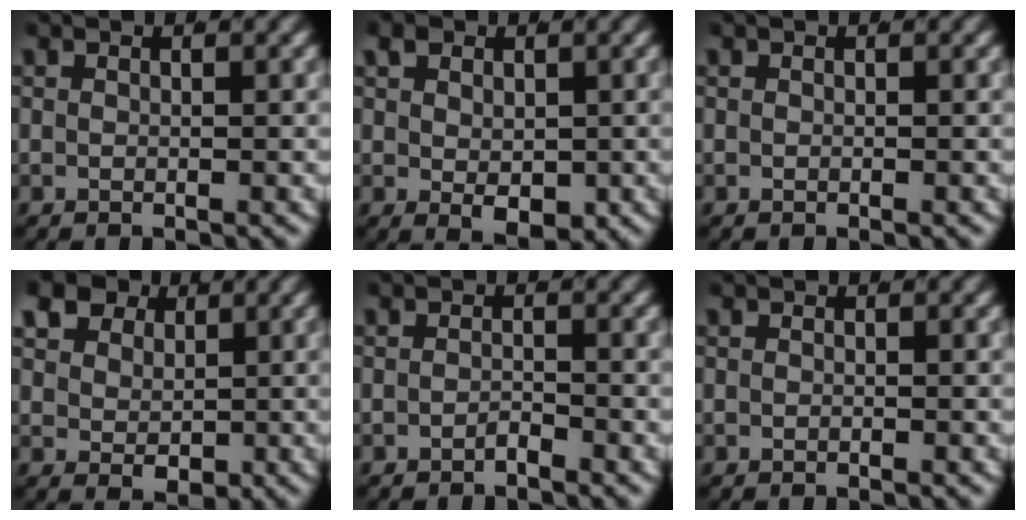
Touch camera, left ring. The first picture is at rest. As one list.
[{"total": 3.0, "force": [-0.4, 1.5, 2.6], "torque": [-0.044, -0.024, 0.010]}, {"total": 0.0}, {"total": 6.4, "force": [2.7, 4.6, 3.5], "torque": [-0.067, -0.011, 0.050]}, {"total": 1.0, "force": [-1.0, -0.1, 0.0], "torque": [0.002, -0.007, -0.015]}, {"total": 0.0}]